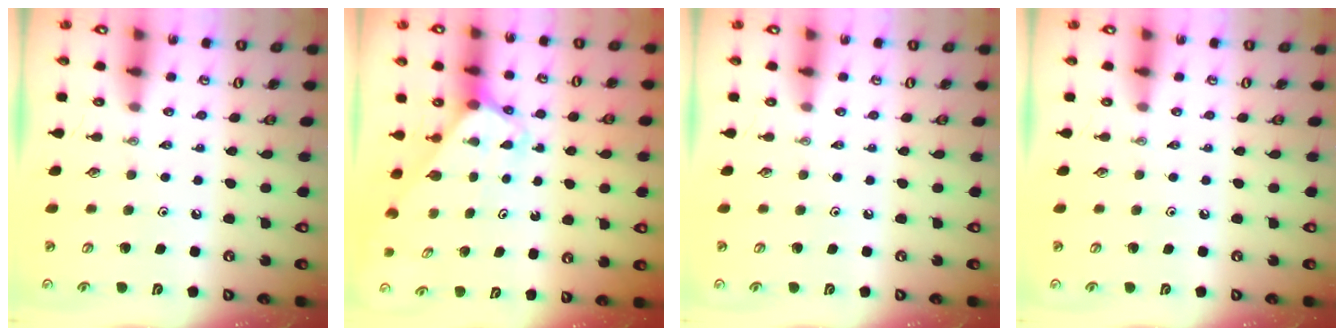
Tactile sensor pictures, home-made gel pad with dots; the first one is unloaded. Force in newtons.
{"total": 2.7, "press": 2.7, "slide": 0.2}
{"total": 0.0}
{"total": 0.0}